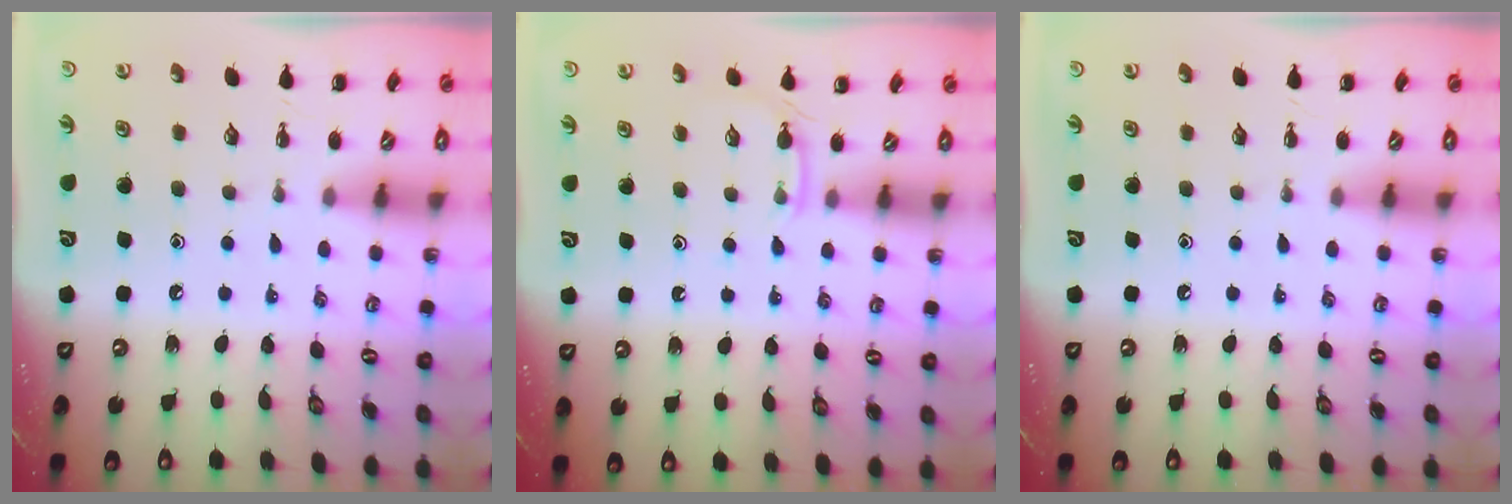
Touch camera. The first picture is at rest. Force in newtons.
{"total": 4.1, "press": 3.9, "slide": 1.2}
{"total": 0.0}